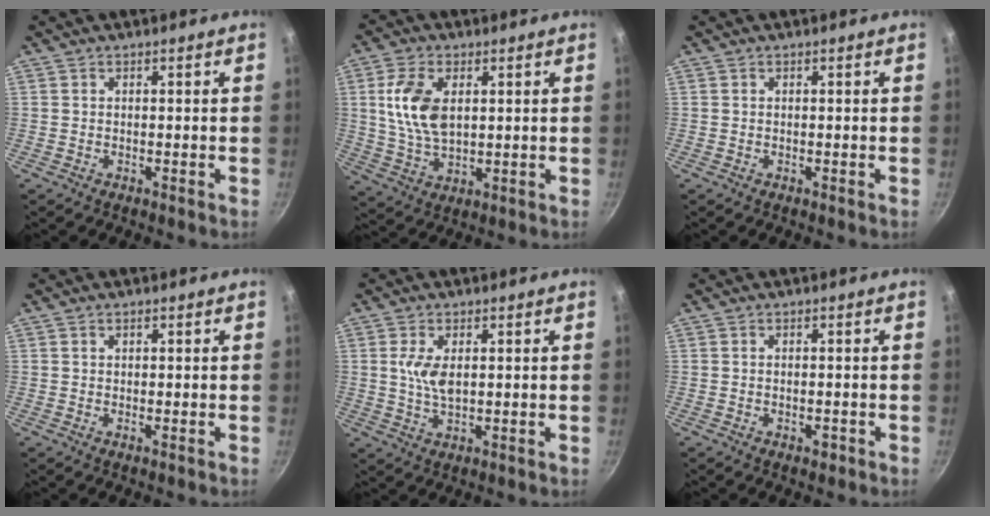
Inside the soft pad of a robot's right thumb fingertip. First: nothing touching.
{"total": 10.9, "force": [2.4, 6.3, 8.5], "torque": [-0.158, -0.010, 0.048]}
{"total": 0.0}
{"total": 1.0, "force": [0.5, 0.6, 0.7], "torque": [-0.007, 0.000, 0.006]}
{"total": 5.4, "force": [1.0, 2.6, 4.6], "torque": [-0.087, -0.005, 0.023]}
{"total": 1.6, "force": [-0.6, 0.9, 1.2], "torque": [-0.018, 0.001, -0.010]}